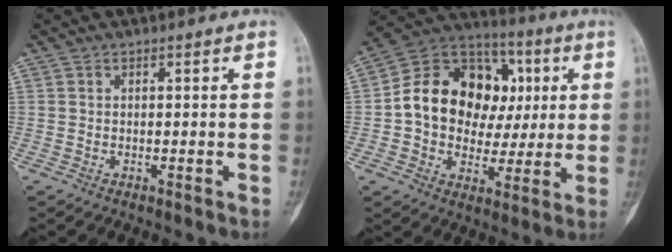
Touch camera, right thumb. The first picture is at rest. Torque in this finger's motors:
{"motor_torque": [0.29, 0.38, 1.25, -0.05, 0.30]}